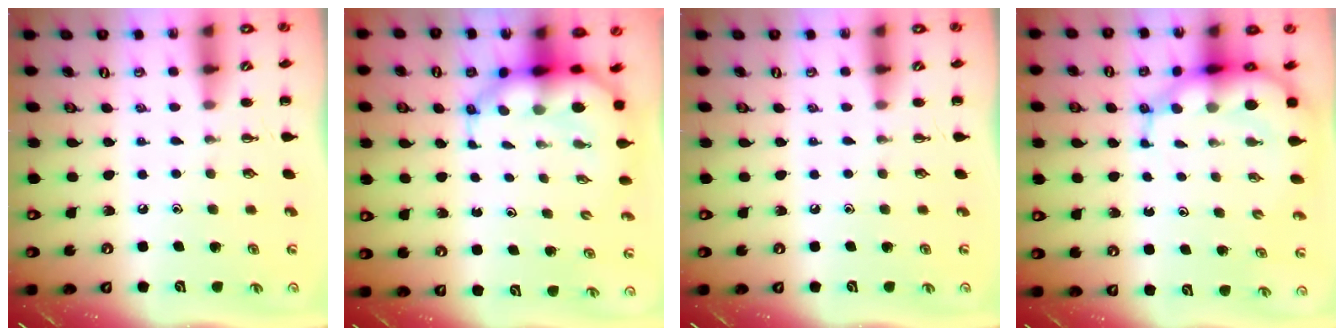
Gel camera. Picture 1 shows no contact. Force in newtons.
{"total": 7.6, "press": 7.1, "slide": 2.5}
{"total": 0.0}
{"total": 9.0, "press": 8.6, "slide": 2.4}